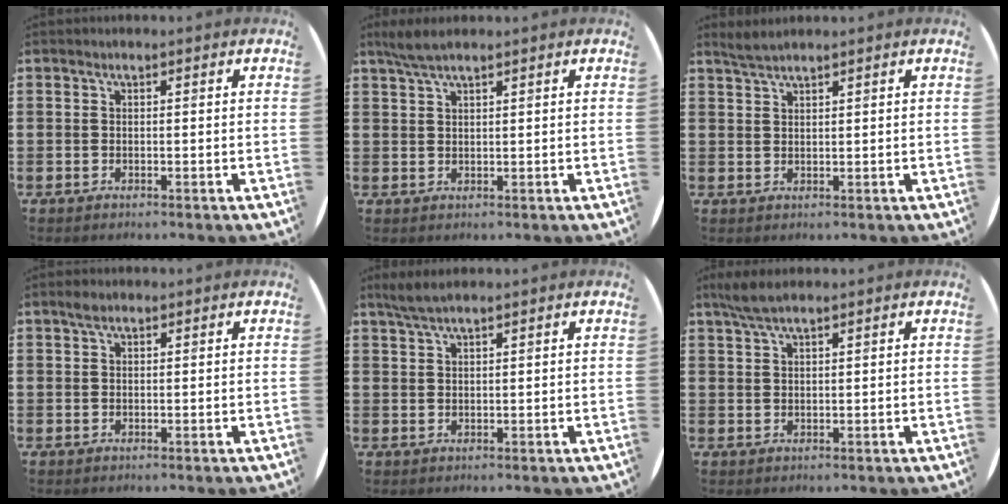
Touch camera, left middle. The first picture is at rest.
{"total": 3.1, "force": [2.3, 0.5, 2.0], "torque": [-0.042, 0.005, 0.041]}
{"total": 1.8, "force": [1.7, 0.0, 0.6], "torque": [-0.013, 0.001, 0.032]}
{"total": 1.1, "force": [0.8, 0.6, 0.6], "torque": [-0.005, 0.003, 0.012]}
{"total": 2.5, "force": [2.0, 0.2, 1.5], "torque": [-0.031, 0.003, 0.037]}
{"total": 3.4, "force": [2.5, 0.6, 2.1], "torque": [-0.047, 0.005, 0.046]}